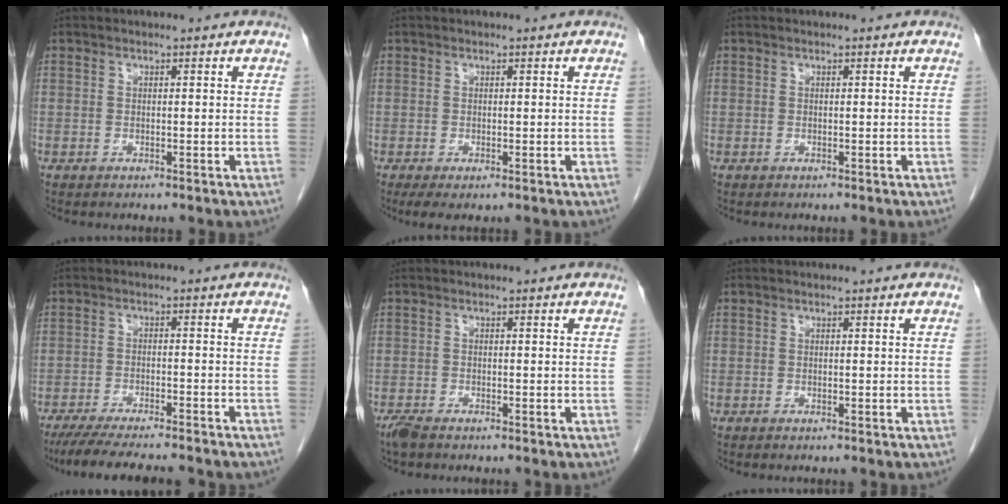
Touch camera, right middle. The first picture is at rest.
{"total": 2.1, "force": [-1.1, 0.6, 1.7], "torque": [-0.032, -0.008, -0.014]}
{"total": 0.0}
{"total": 13.9, "force": [-12.1, 1.4, 6.7], "torque": [-0.101, -0.023, -0.174]}
{"total": 2.0, "force": [-1.7, 0.5, 1.0], "torque": [-0.029, -0.007, -0.032]}
{"total": 0.0}